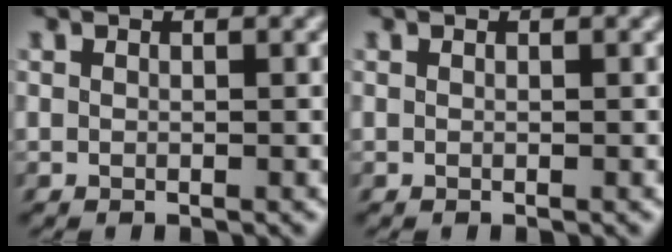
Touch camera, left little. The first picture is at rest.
{"total": 0.0}